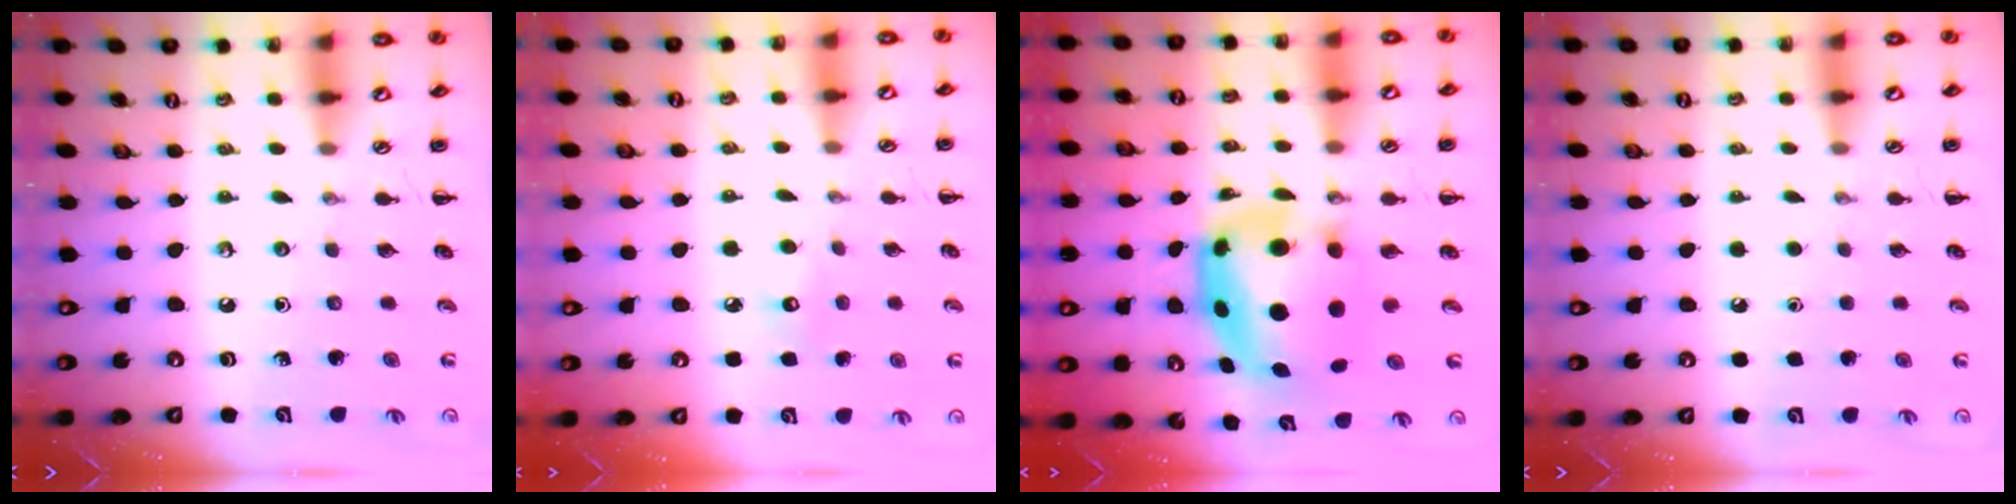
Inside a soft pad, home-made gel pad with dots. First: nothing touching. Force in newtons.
{"total": 6.0, "press": 5.8, "slide": 1.4}
{"total": 7.7, "press": 7.4, "slide": 2.2}
{"total": 1.7, "press": 1.7, "slide": 0.1}